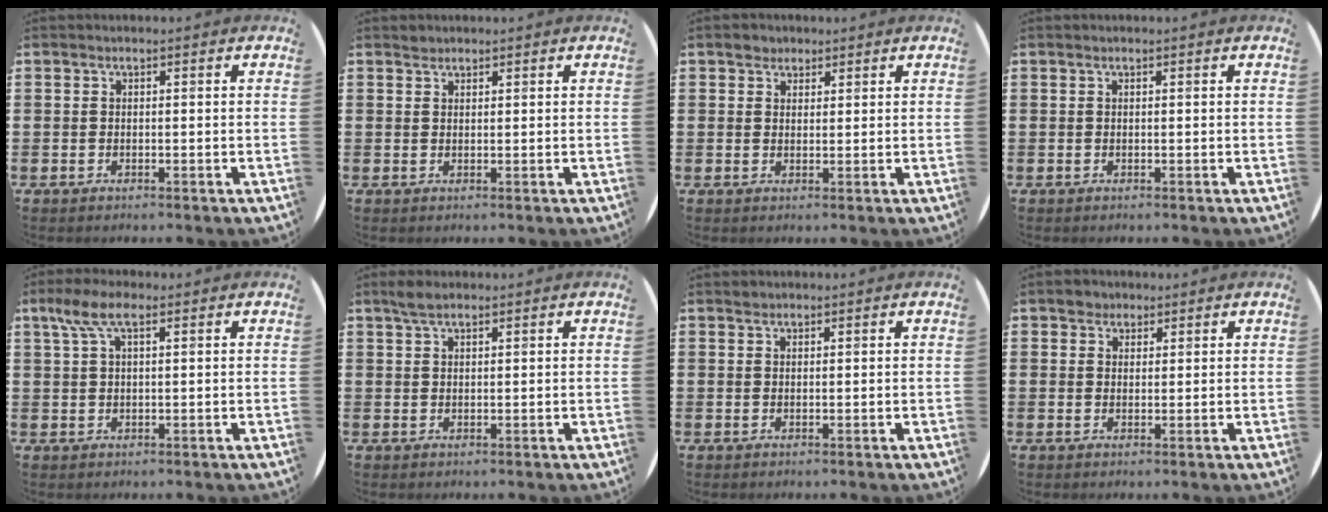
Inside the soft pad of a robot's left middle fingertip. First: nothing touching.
{"total": 0.9, "force": [0.8, 0.3, -0.2], "torque": [0.003, 0.003, 0.016]}
{"total": 1.8, "force": [1.5, 1.0, -0.1], "torque": [0.009, 0.003, 0.029]}
{"total": 0.0}
{"total": 4.4, "force": [2.3, 1.7, 3.4], "torque": [-0.071, 0.010, 0.040]}
{"total": 2.2, "force": [1.8, 0.7, 1.1], "torque": [-0.023, 0.006, 0.032]}
{"total": 0.7, "force": [0.6, 0.2, -0.1], "torque": [0.010, 0.001, 0.009]}
{"total": 2.0, "force": [1.7, 1.1, -0.1], "torque": [0.008, 0.004, 0.032]}